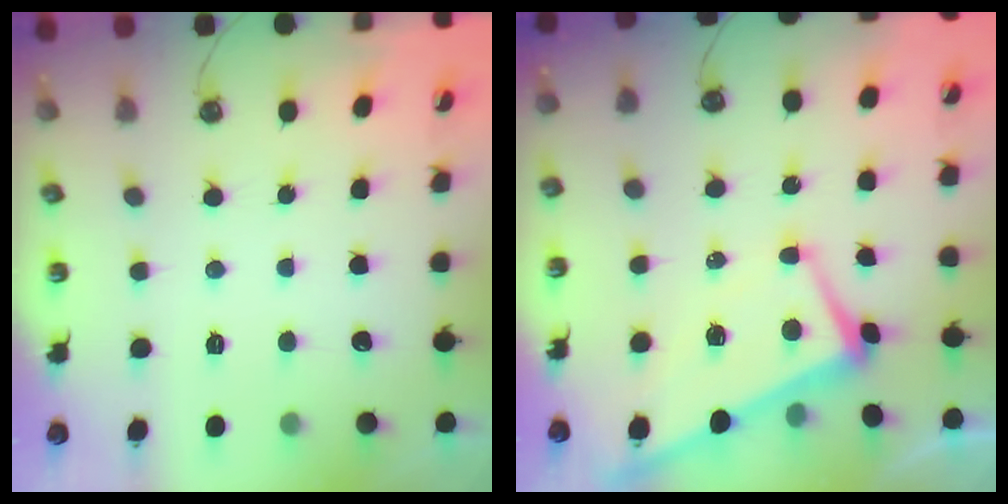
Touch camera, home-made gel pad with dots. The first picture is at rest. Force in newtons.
{"total": 2.4, "press": 2.4, "slide": 0.3}